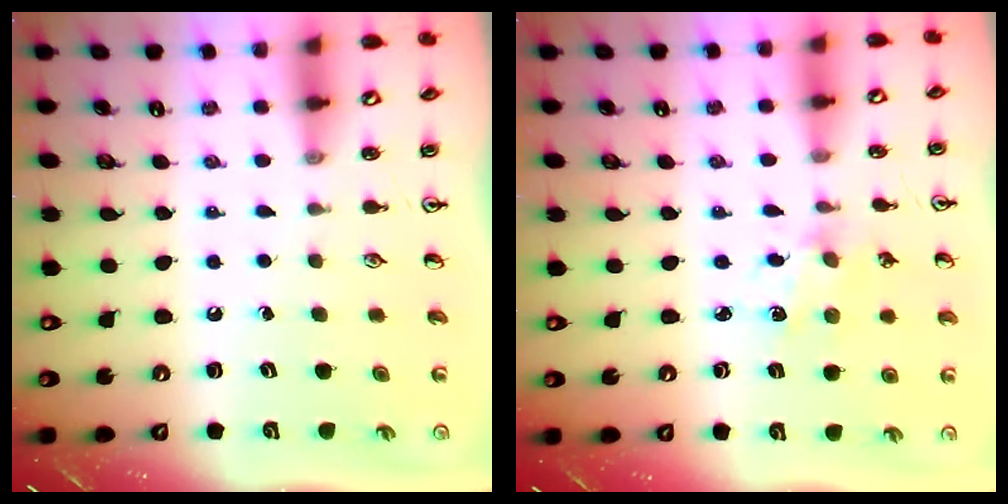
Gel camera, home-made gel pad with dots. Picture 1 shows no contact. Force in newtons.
{"total": 2.3, "press": 2.3, "slide": 0.3}